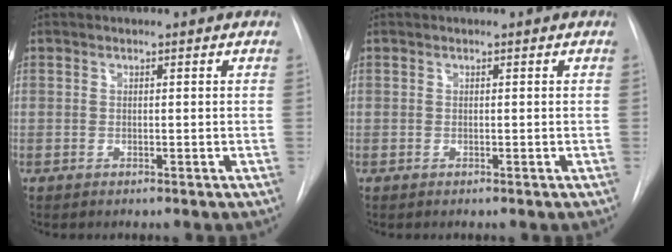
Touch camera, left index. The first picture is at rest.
{"total": 0.0}